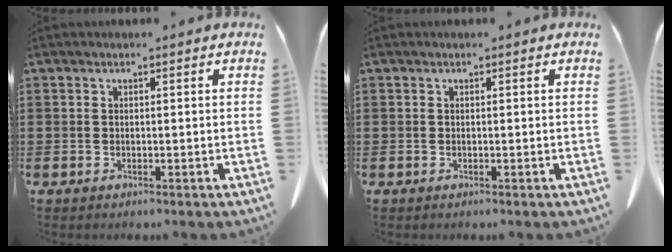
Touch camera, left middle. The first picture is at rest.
{"total": 0.0}